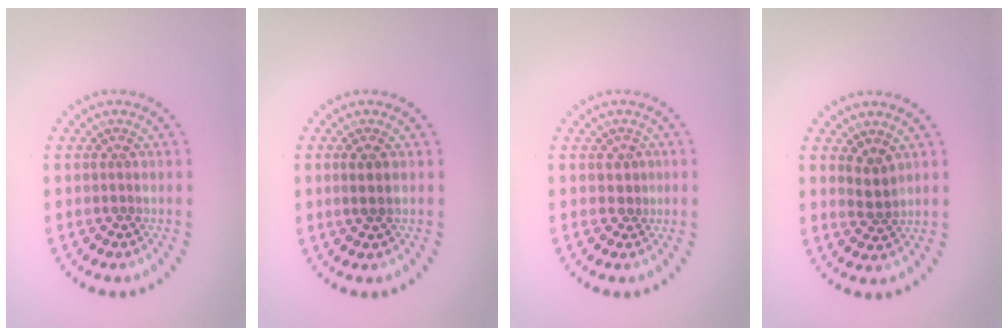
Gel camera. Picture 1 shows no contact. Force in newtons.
{"total": 1.5, "press": 1.4, "slide": 0.7}
{"total": 1.0, "press": 0.9, "slide": 0.5}
{"total": 1.8, "press": 1.5, "slide": 1.0}